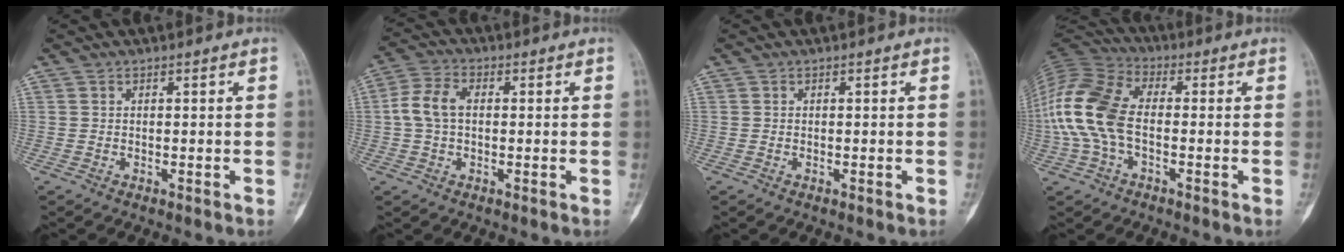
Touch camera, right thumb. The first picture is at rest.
{"total": 6.7, "force": [0.3, 4.4, 5.0], "torque": [-0.107, 0.020, -0.001]}
{"total": 0.0}
{"total": 14.7, "force": [-1.4, 8.7, 11.8], "torque": [-0.265, 0.033, -0.035]}